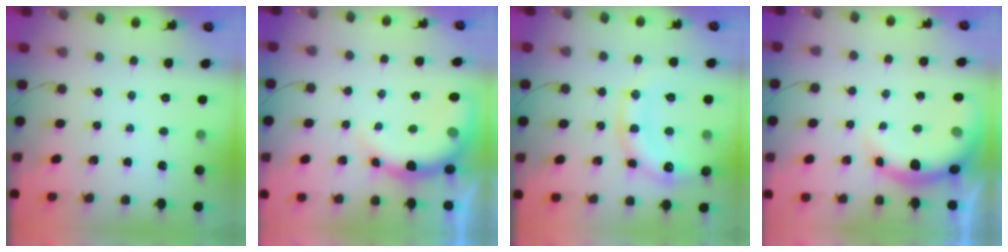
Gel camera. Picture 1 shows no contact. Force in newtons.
{"total": 9.4, "press": 9.3, "slide": 1.1}
{"total": 15.5, "press": 15.3, "slide": 2.3}
{"total": 6.6, "press": 6.6, "slide": 0.7}